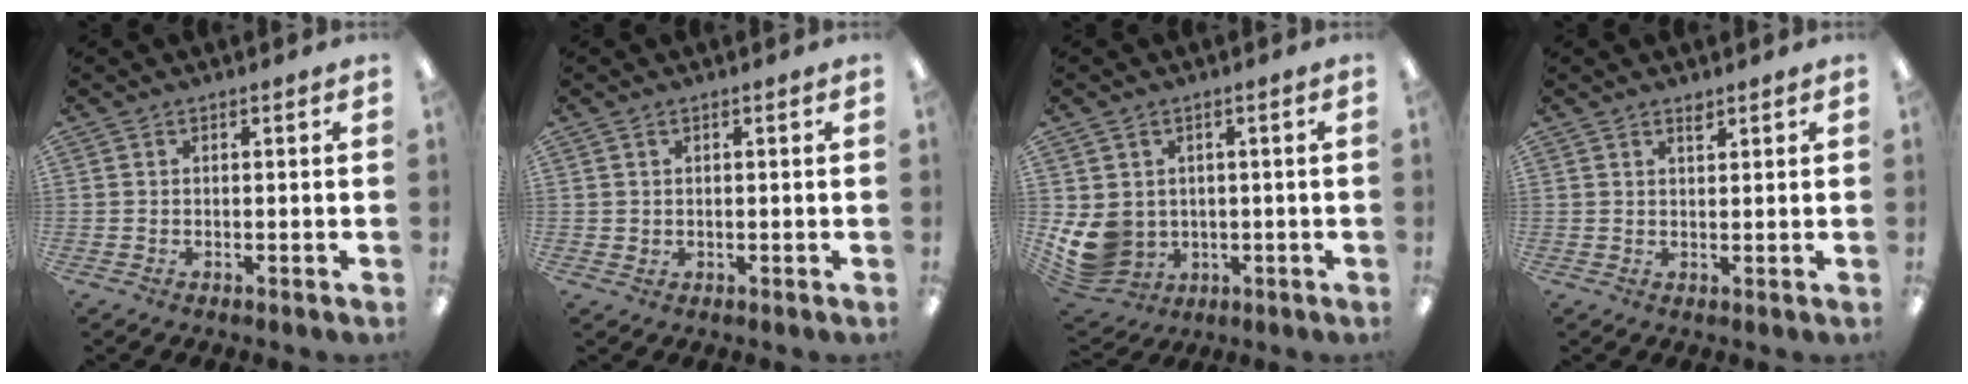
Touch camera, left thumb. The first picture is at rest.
{"total": 1.1, "force": [0.6, 0.8, 0.3], "torque": [0.002, 0.001, 0.009]}
{"total": 9.1, "force": [-0.2, 8.2, 4.0], "torque": [-0.111, -0.004, 0.008]}
{"total": 1.5, "force": [1.3, 0.4, 0.5], "torque": [-0.005, -0.005, 0.023]}